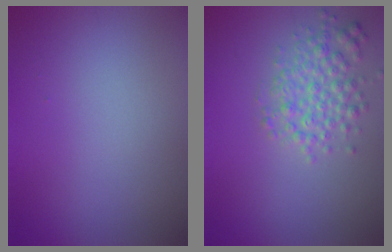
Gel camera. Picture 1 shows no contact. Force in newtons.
{"total": 3.2, "press": 3.2, "slide": 0.1}